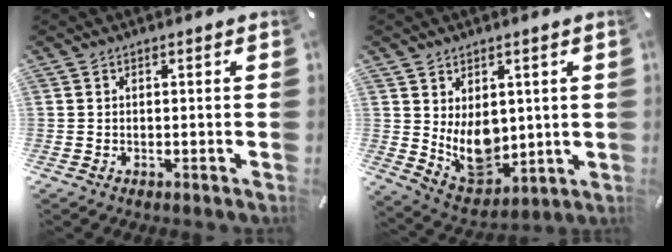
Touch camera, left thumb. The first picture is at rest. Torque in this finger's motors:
{"motor_torque": [1.65, 2.19, 0.27, -0.06, 0.11]}